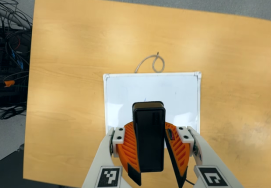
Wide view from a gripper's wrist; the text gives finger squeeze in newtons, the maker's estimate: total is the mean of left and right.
{"total": 9.0, "left": 9.3, "right": 8.7}